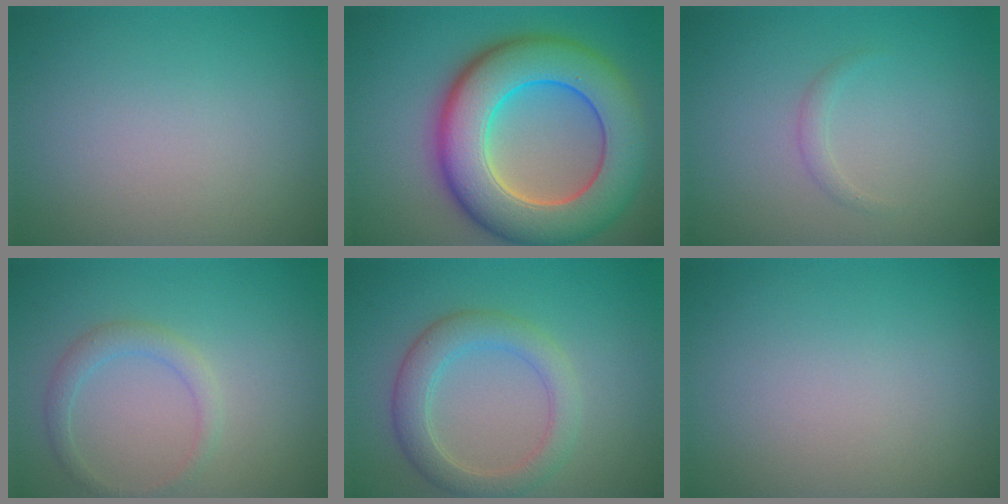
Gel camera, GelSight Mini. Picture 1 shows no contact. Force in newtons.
{"total": 11.7, "press": 11.7, "slide": 0.4}
{"total": 0.8, "press": 0.8, "slide": 0.1}
{"total": 1.7, "press": 1.7, "slide": 0.2}
{"total": 3.5, "press": 3.5, "slide": 0.1}
{"total": 0.0}